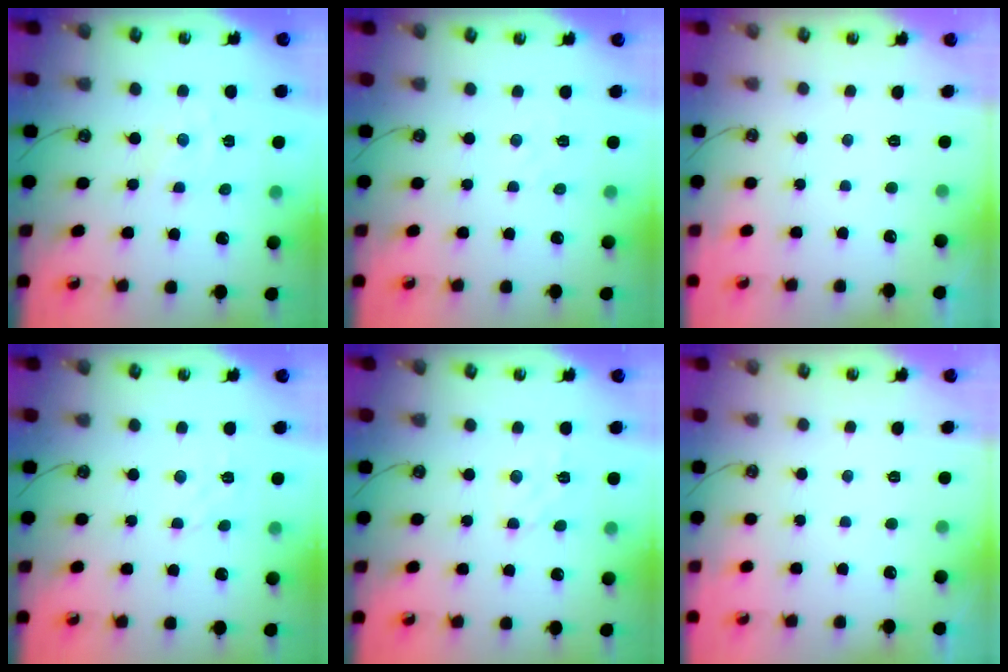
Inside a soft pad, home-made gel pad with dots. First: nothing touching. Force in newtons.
{"total": 1.9, "press": 1.9, "slide": 0.3}
{"total": 0.0}
{"total": 1.8, "press": 1.7, "slide": 0.6}
{"total": 5.6, "press": 5.5, "slide": 0.6}
{"total": 0.0}